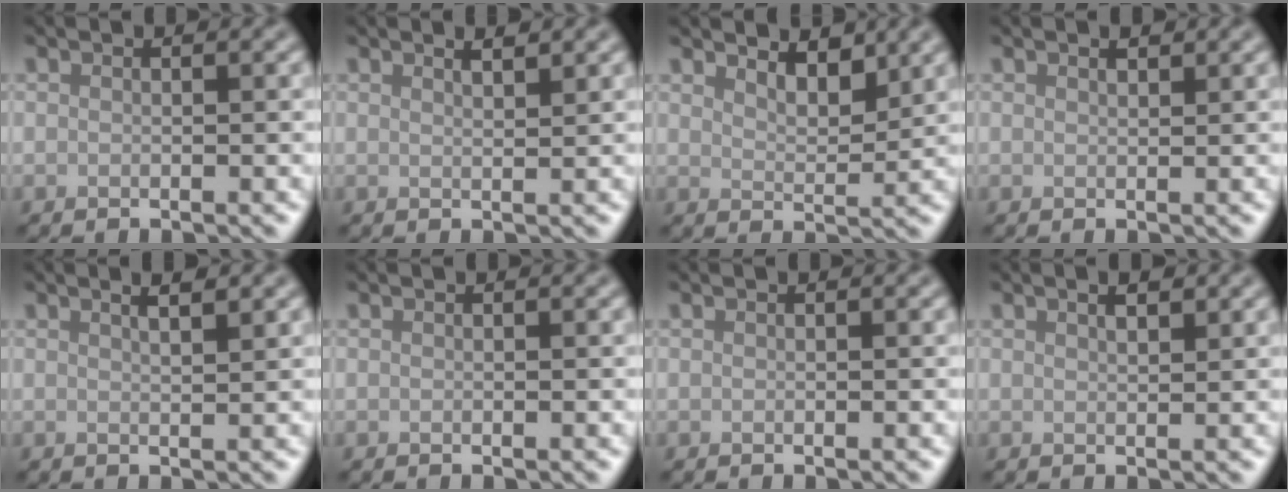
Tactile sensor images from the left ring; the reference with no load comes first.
{"total": 1.5, "force": [1.2, 0.4, 0.9], "torque": [-0.009, 0.004, 0.014]}
{"total": 2.9, "force": [2.6, 0.7, 1.1], "torque": [-0.022, -0.004, 0.038]}
{"total": 0.8, "force": [0.6, 0.3, 0.4], "torque": [-0.008, 0.000, 0.012]}
{"total": 2.5, "force": [1.5, 0.9, 1.8], "torque": [-0.007, 0.006, 0.000]}
{"total": 0.0}
{"total": 0.0}
{"total": 1.4, "force": [0.9, 0.4, 0.9], "torque": [-0.014, 0.003, 0.017]}